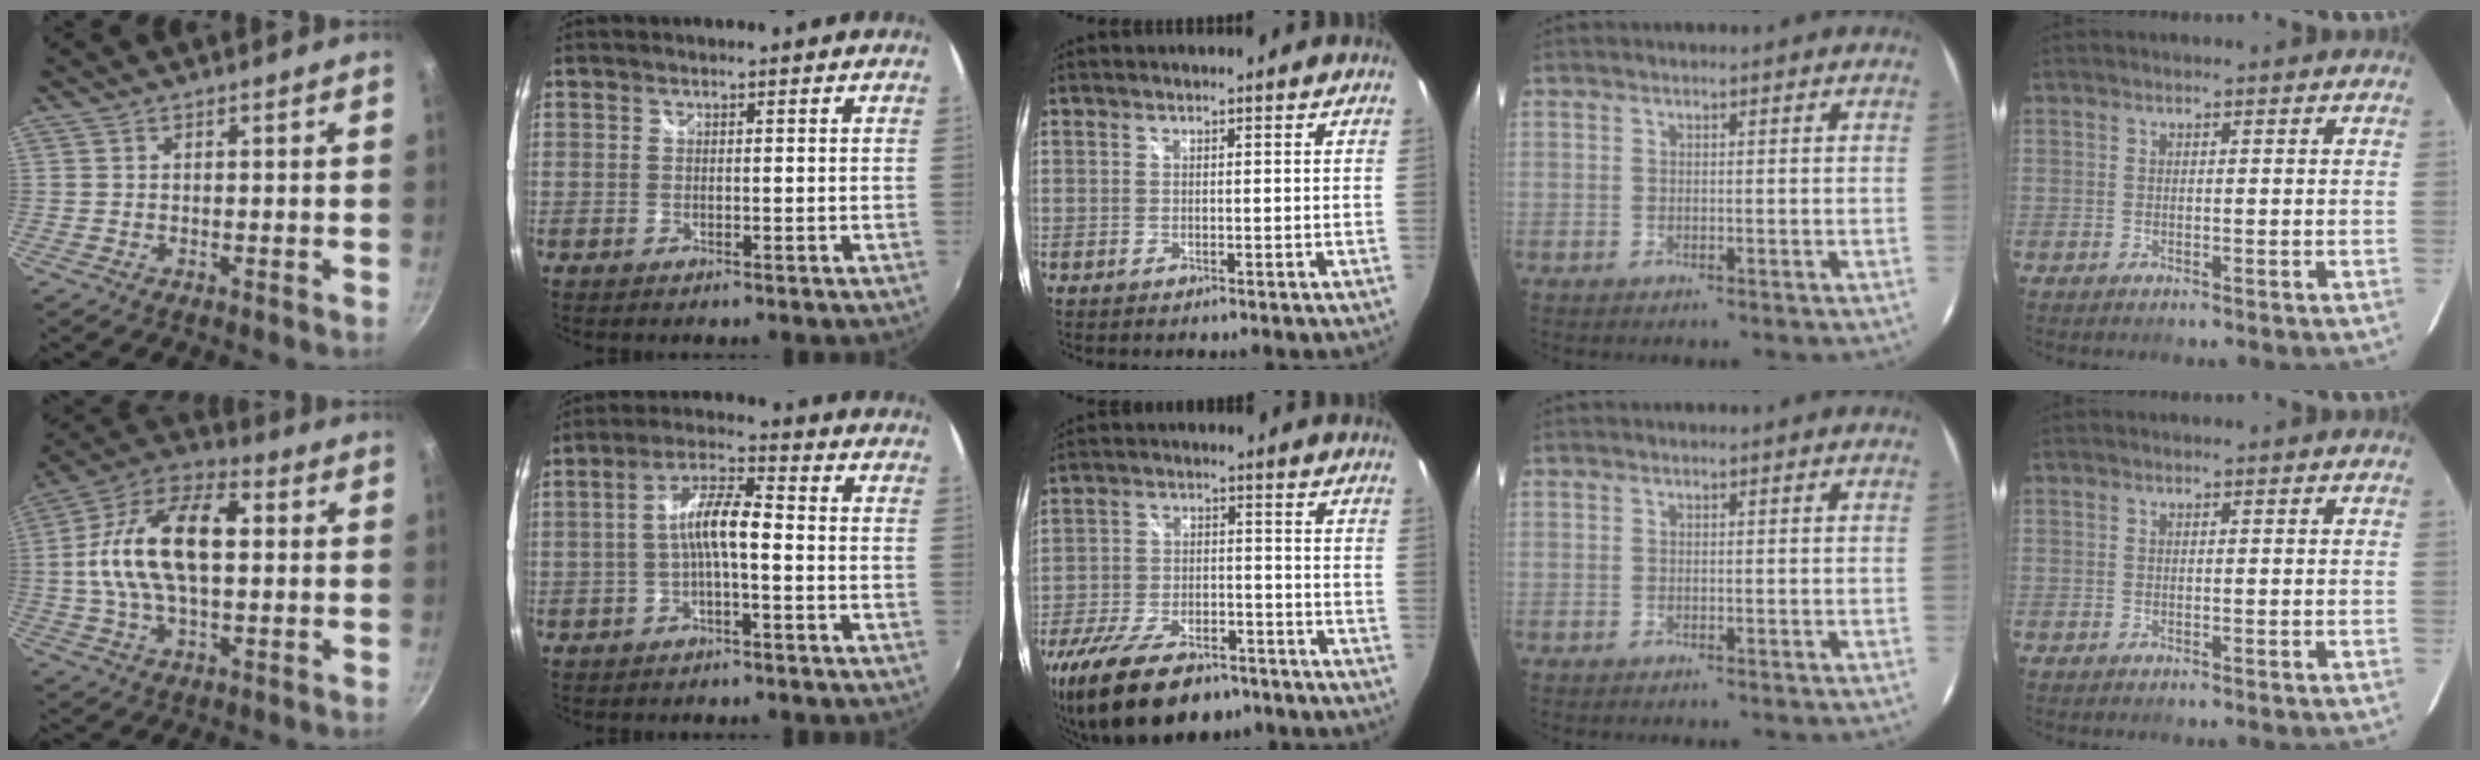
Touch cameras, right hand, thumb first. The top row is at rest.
{"thumb": {"total": 19.2, "force": [1.7, 10.5, 16.0], "torque": [-0.282, 0.033, 0.013]}, "index": {"total": 7.0, "force": [-1.6, 1.5, 6.7], "torque": [-0.138, 0.016, -0.030]}, "middle": {"total": 19.7, "force": [-14.0, 8.6, 10.8], "torque": [-0.231, -0.028, -0.223]}}